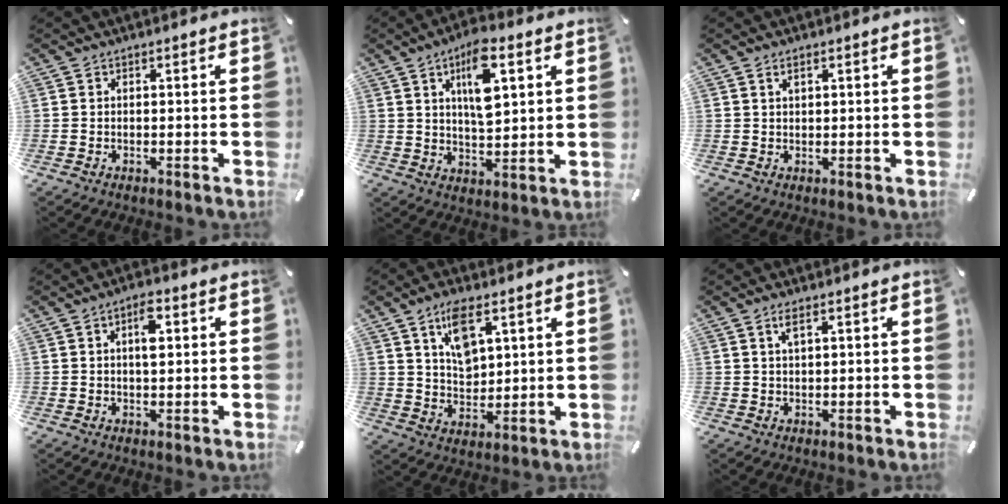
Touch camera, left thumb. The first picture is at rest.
{"total": 10.3, "force": [4.3, 4.2, 8.4], "torque": [-0.130, -0.009, 0.068]}
{"total": 1.7, "force": [0.8, 0.7, 1.3], "torque": [-0.026, 0.001, 0.015]}
{"total": 5.3, "force": [1.5, 2.3, 4.5], "torque": [-0.071, 0.000, 0.019]}
{"total": 8.8, "force": [4.9, 5.0, 5.3], "torque": [-0.088, -0.016, 0.086]}
{"total": 2.6, "force": [1.3, 0.8, 2.1], "torque": [-0.046, 0.004, 0.022]}